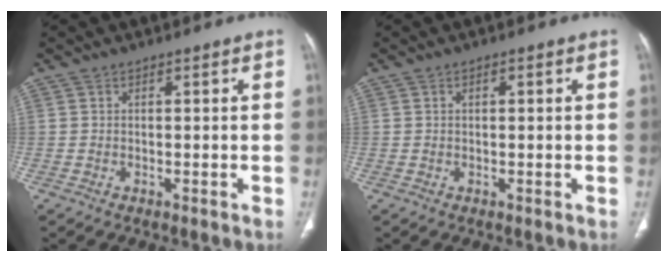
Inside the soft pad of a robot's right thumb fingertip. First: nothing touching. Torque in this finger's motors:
{"motor_torque": [0.03, -0.09, -0.15, 0.10, 0.08]}